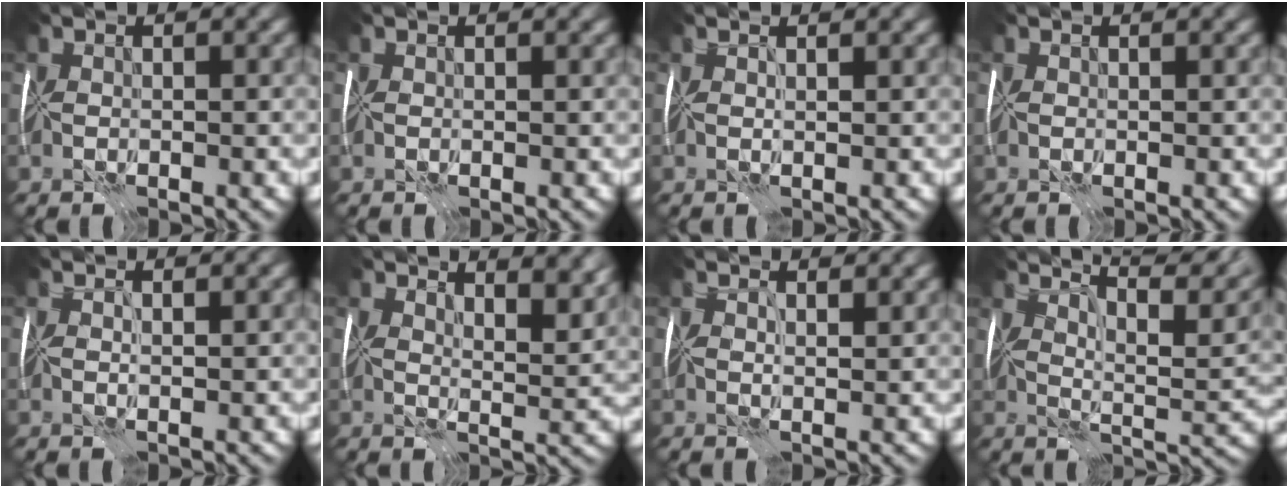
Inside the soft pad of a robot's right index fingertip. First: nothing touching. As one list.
[{"total": 1.4, "force": [1.2, 0.4, 0.7], "torque": [-0.004, 0.001, 0.014]}, {"total": 1.5, "force": [1.1, 0.3, 1.0], "torque": [-0.011, 0.002, 0.008]}, {"total": 1.1, "force": [1.0, 0.4, 0.3], "torque": [0.000, 0.001, 0.014]}, {"total": 2.4, "force": [1.8, 0.7, 1.5], "torque": [-0.017, 0.011, 0.008]}, {"total": 8.3, "force": [6.1, 2.9, 4.8], "torque": [-0.047, 0.021, 0.067]}, {"total": 4.1, "force": [2.9, 1.4, 2.5], "torque": [-0.026, 0.021, 0.021]}, {"total": 10.5, "force": [7.3, 2.6, 7.2], "torque": [-0.105, 0.027, 0.093]}]